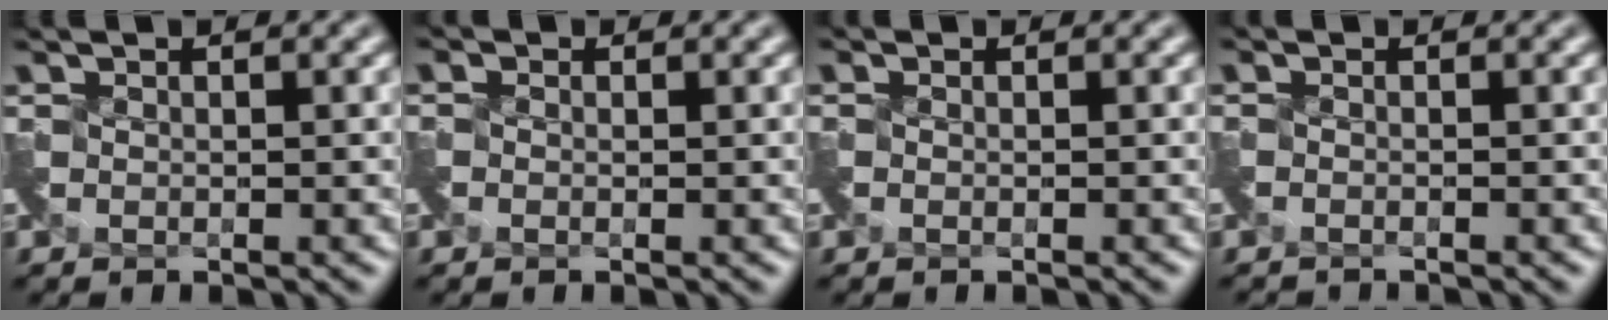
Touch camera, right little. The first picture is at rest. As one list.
[{"total": 1.1, "force": [-0.6, -0.1, -0.9], "torque": [0.015, -0.004, -0.009]}, {"total": 0.7, "force": [-0.6, -0.1, -0.4], "torque": [0.006, -0.007, -0.012]}, {"total": 1.7, "force": [-1.6, -0.2, -0.6], "torque": [0.010, -0.018, -0.032]}]